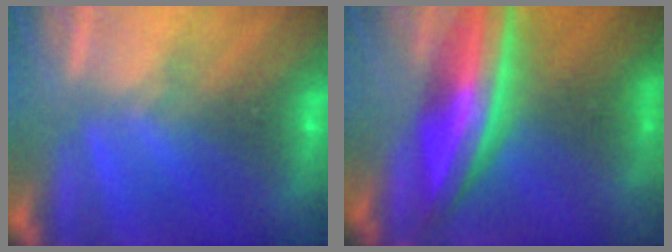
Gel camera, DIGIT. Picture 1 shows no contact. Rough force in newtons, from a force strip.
{"total": 7.2}